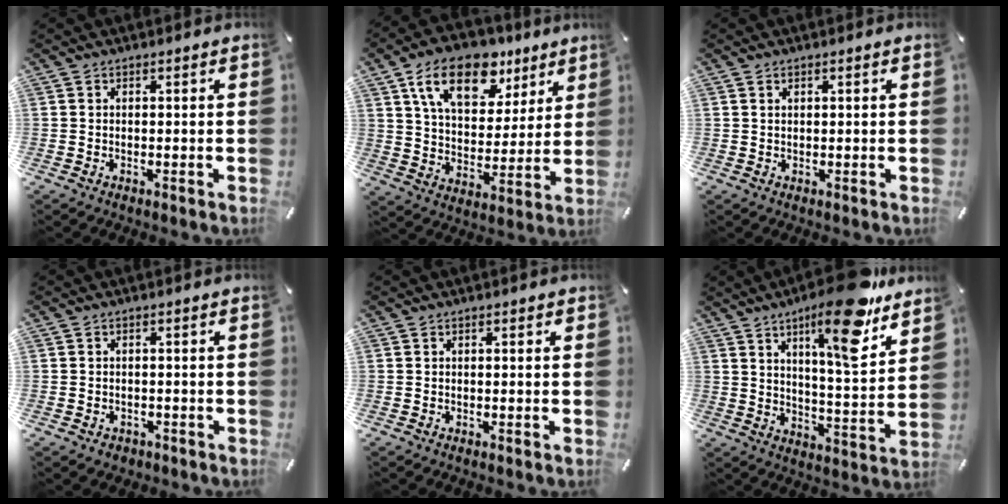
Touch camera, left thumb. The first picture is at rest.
{"total": 17.1, "force": [10.0, 10.0, 9.5], "torque": [-0.158, -0.037, 0.176]}
{"total": 0.6, "force": [0.3, 0.3, 0.4], "torque": [-0.007, 0.002, 0.005]}
{"total": 1.5, "force": [-0.8, 1.3, 0.3], "torque": [-0.005, 0.006, -0.019]}
{"total": 0.0}
{"total": 16.9, "force": [11.3, 4.0, 12.0], "torque": [-0.184, -0.070, 0.176]}